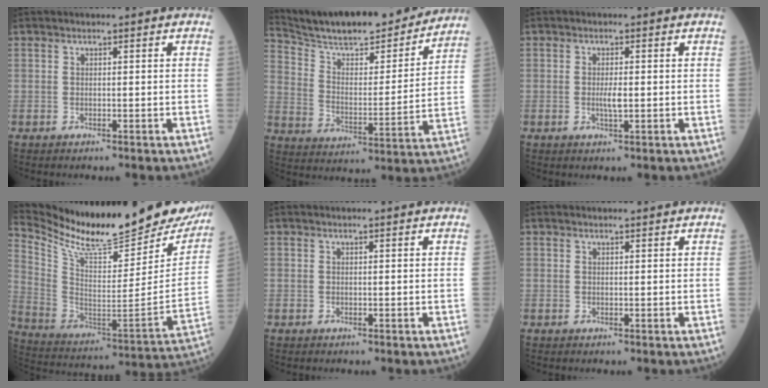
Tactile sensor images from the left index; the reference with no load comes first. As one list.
[{"total": 22.3, "force": [20.1, 3.1, 9.1], "torque": [-0.151, -0.014, 0.298]}, {"total": 1.9, "force": [-0.4, 0.3, 1.9], "torque": [-0.038, -0.005, -0.006]}, {"total": 27.3, "force": [24.4, 4.8, 11.2], "torque": [-0.201, -0.086, 0.354]}, {"total": 0.5, "force": [0.5, -0.1, 0.1], "torque": [-0.004, 0.002, 0.006]}, {"total": 1.5, "force": [1.5, 0.0, 0.2], "torque": [-0.006, 0.006, 0.019]}]